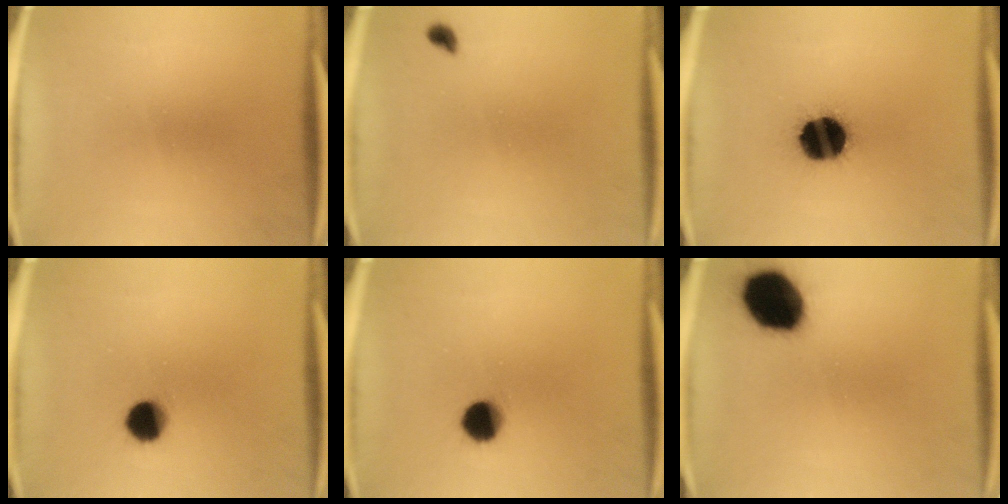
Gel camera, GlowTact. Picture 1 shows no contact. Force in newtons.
{"total": 1.4}
{"total": 16.3}
{"total": 6.6}
{"total": 6.6}
{"total": 15.9}